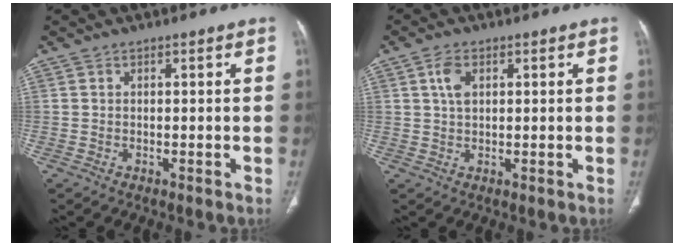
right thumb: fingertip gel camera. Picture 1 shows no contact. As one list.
[{"total": 3.6, "force": [1.2, 2.1, 2.7], "torque": [-0.051, 0.003, 0.025]}]